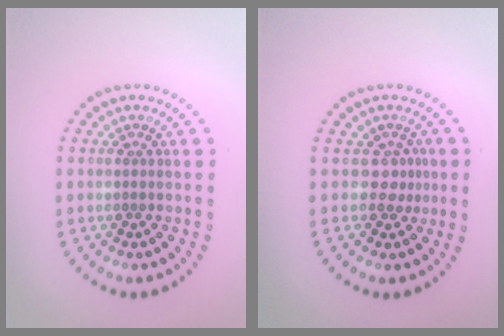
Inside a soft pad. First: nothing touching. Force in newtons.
{"total": 1.6, "press": 1.2, "slide": 1.0}